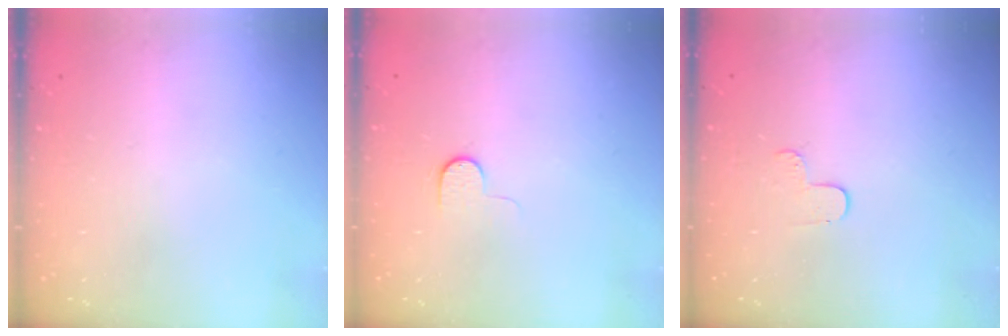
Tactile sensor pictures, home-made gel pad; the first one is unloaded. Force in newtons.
{"total": 5.0, "press": 5.0, "slide": 0.5}
{"total": 4.1, "press": 4.0, "slide": 0.4}